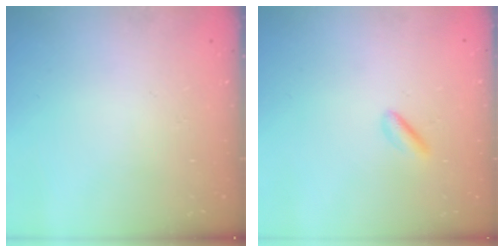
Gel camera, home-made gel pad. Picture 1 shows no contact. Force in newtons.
{"total": 2.4, "press": 2.3, "slide": 0.6}